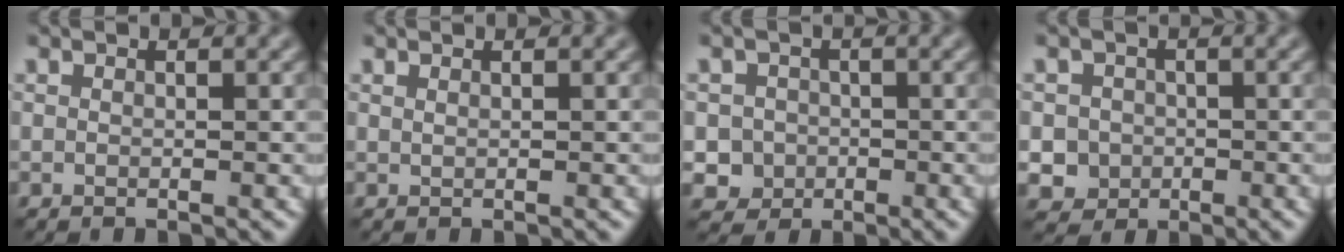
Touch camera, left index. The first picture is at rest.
{"total": 0.0}
{"total": 2.9, "force": [-0.8, 2.8, 0.3], "torque": [0.015, 0.005, -0.022]}
{"total": 3.2, "force": [-0.6, 3.0, 0.6], "torque": [0.006, 0.008, -0.016]}